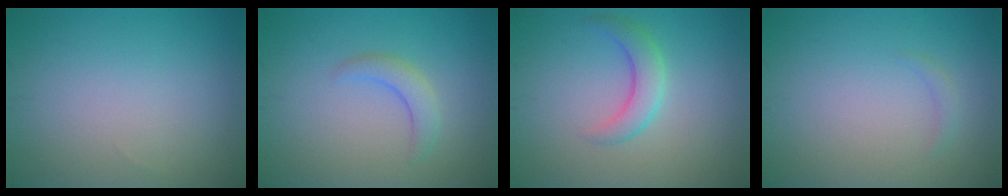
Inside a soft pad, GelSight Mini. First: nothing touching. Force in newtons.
{"total": 2.1, "press": 2.1, "slide": 0.3}
{"total": 2.8, "press": 2.8, "slide": 0.1}
{"total": 0.7, "press": 0.7, "slide": 0.1}